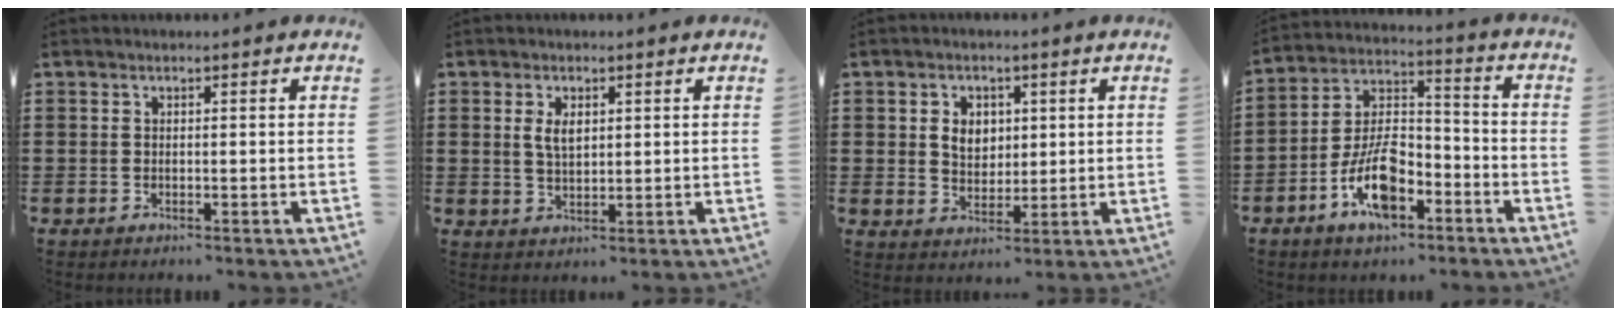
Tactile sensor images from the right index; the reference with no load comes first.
{"total": 3.1, "force": [1.0, 1.5, 2.6], "torque": [-0.054, 0.005, 0.017]}
{"total": 4.1, "force": [0.9, 3.2, 2.4], "torque": [-0.049, 0.009, 0.012]}
{"total": 10.8, "force": [-5.7, 5.0, 7.6], "torque": [-0.159, 0.010, -0.105]}